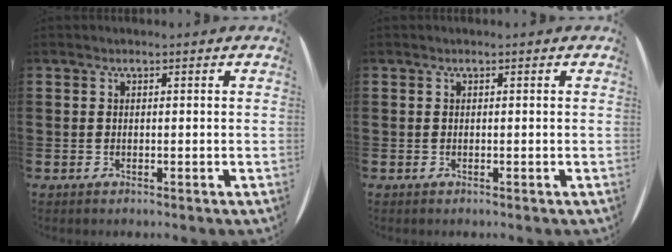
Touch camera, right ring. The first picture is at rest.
{"total": 0.0}